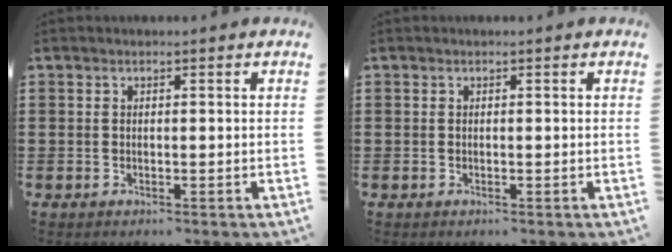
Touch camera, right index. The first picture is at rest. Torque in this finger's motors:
{"motor_torque": [-0.35, 0.40, 0.00, 0.00]}